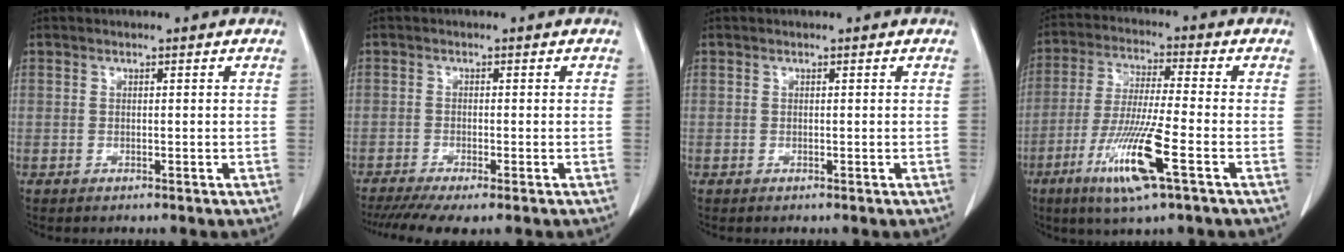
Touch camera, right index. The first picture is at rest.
{"total": 7.0, "force": [-5.3, 0.8, 4.6], "torque": [-0.072, -0.013, -0.086]}
{"total": 0.0}
{"total": 12.0, "force": [-5.2, 0.2, 10.8], "torque": [-0.218, -0.023, -0.098]}